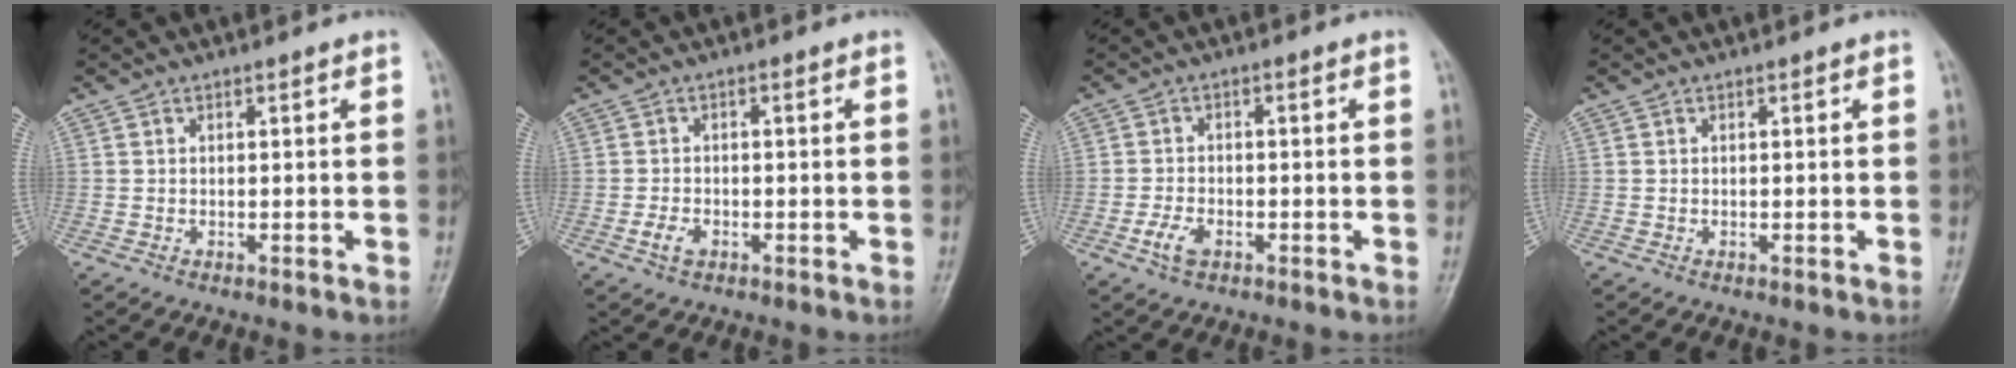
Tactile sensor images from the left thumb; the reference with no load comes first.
{"total": 2.7, "force": [-1.3, 1.7, 1.7], "torque": [-0.033, 0.006, -0.024]}
{"total": 3.8, "force": [-1.9, 2.2, 2.5], "torque": [-0.050, 0.009, -0.036]}
{"total": 0.0}